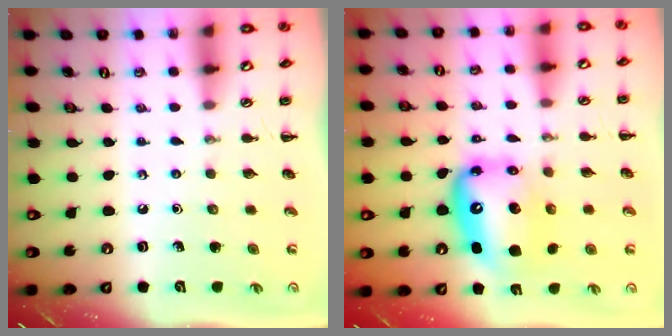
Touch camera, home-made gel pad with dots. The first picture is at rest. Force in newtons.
{"total": 12.2, "press": 11.8, "slide": 3.1}